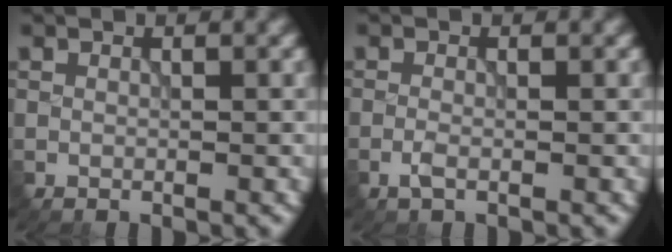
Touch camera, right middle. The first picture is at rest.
{"total": 1.1, "force": [-0.6, 0.3, 0.9], "torque": [-0.022, 0.000, -0.016]}